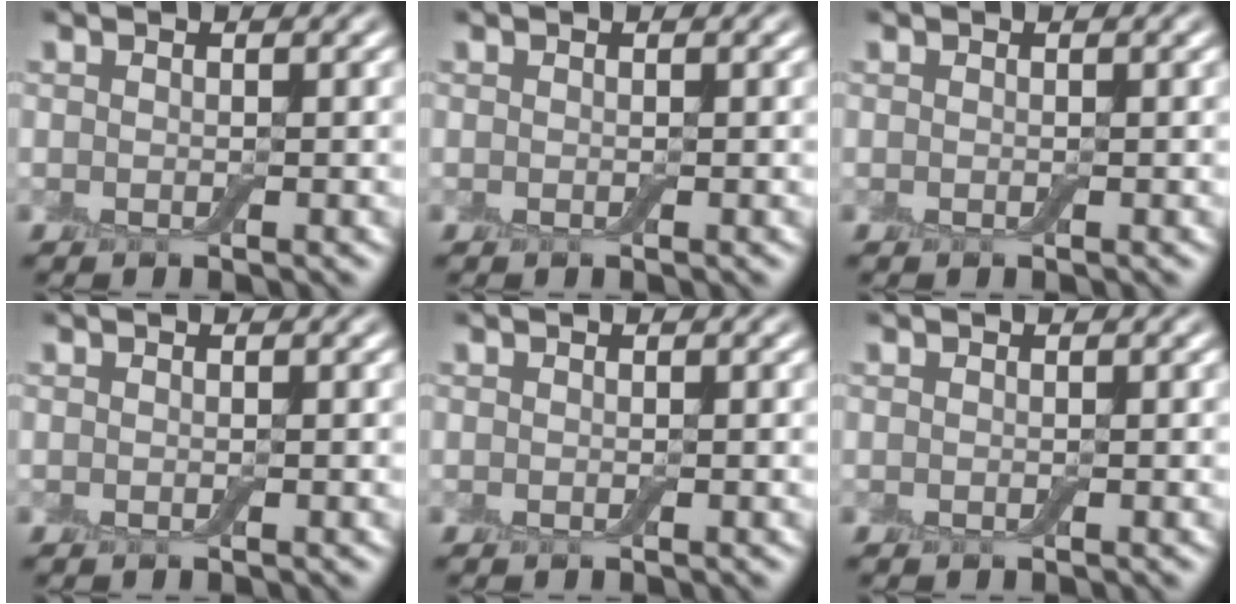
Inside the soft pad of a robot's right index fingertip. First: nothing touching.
{"total": 0.0}
{"total": 0.0}
{"total": 0.0}
{"total": 0.0}
{"total": 0.0}